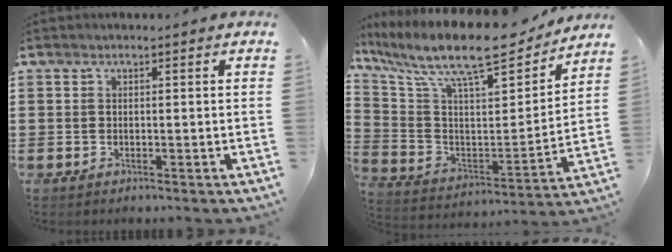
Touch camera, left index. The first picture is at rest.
{"total": 13.3, "force": [10.7, 2.7, 7.4], "torque": [-0.169, -0.072, 0.178]}